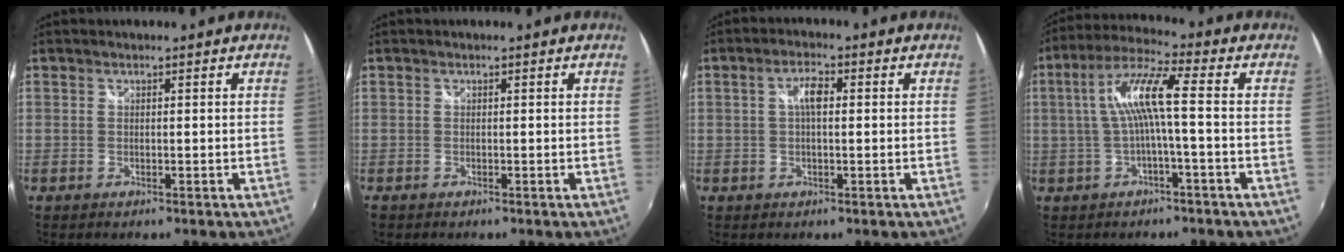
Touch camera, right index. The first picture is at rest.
{"total": 0.8, "force": [-0.4, 0.6, 0.0], "torque": [-0.002, 0.000, -0.007]}
{"total": 3.6, "force": [0.5, 1.3, 3.3], "torque": [-0.062, 0.010, 0.008]}
{"total": 8.7, "force": [-0.5, 0.5, 8.7], "torque": [-0.178, 0.016, -0.004]}